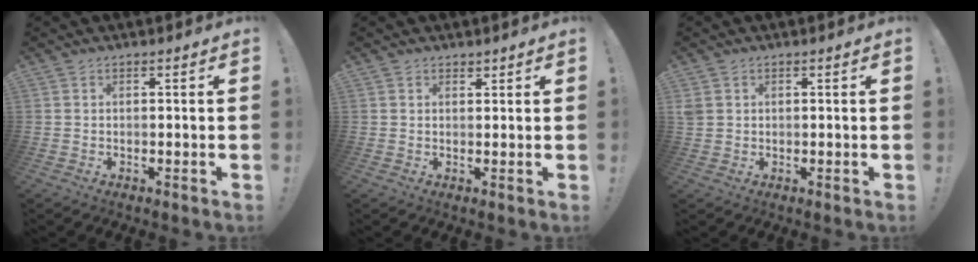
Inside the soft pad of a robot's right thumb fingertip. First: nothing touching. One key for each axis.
{"total": 1.1, "fx": 1.0, "fy": 0.5, "fz": 0.1, "tx": 0.008, "ty": -0.008, "tz": 0.018}
{"total": 2.2, "fx": 0.7, "fy": 1.7, "fz": 1.2, "tx": -0.027, "ty": 0.006, "tz": 0.017}